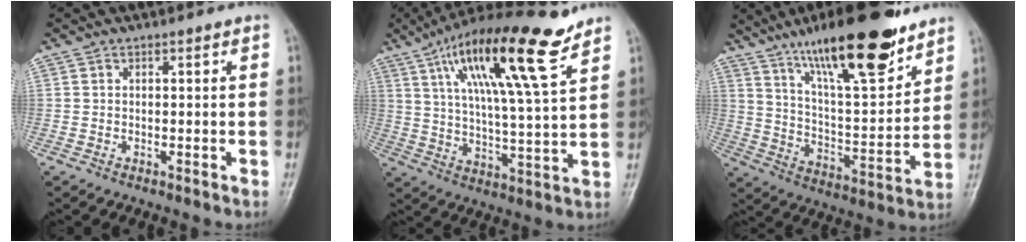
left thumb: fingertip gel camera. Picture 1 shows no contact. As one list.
[{"total": 19.0, "force": [11.2, 3.2, 15.0], "torque": [-0.244, -0.039, 0.188]}, {"total": 22.2, "force": [14.9, 5.7, 15.4], "torque": [-0.220, -0.067, 0.251]}]